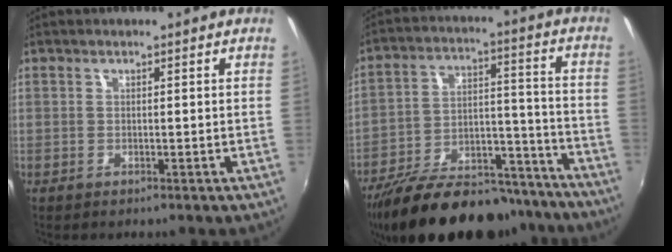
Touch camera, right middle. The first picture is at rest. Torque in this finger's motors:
{"motor_torque": [1.08, -1.05, 0.26, 0.20]}